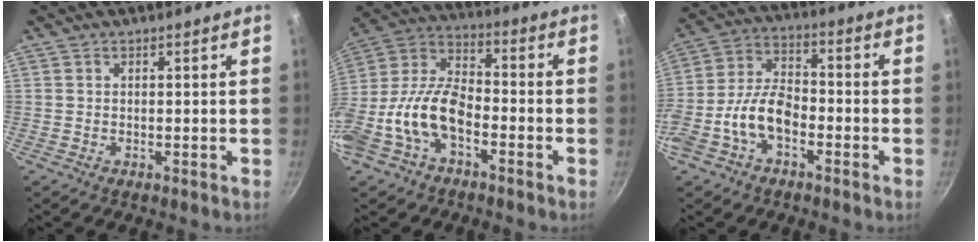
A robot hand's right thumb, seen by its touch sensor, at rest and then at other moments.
{"total": 14.9, "force": [-4.9, 8.6, 11.1], "torque": [-0.201, 0.054, -0.108]}
{"total": 10.3, "force": [-4.0, 6.0, 7.4], "torque": [-0.135, 0.048, -0.085]}